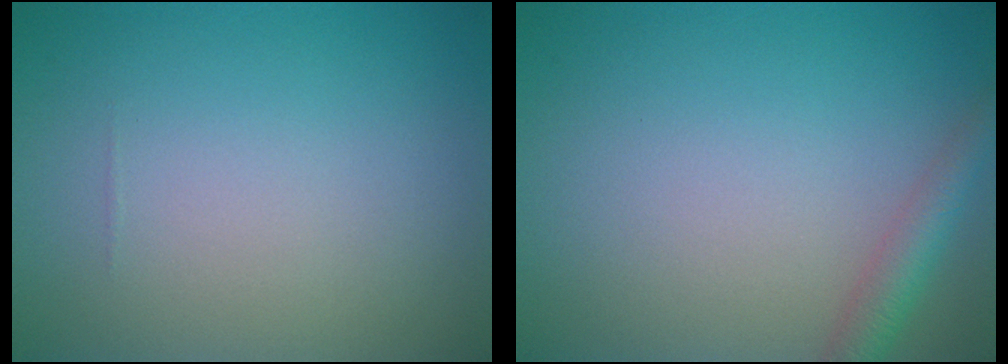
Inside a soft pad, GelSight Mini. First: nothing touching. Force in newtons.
{"total": 2.5, "press": 2.5, "slide": 0.1}